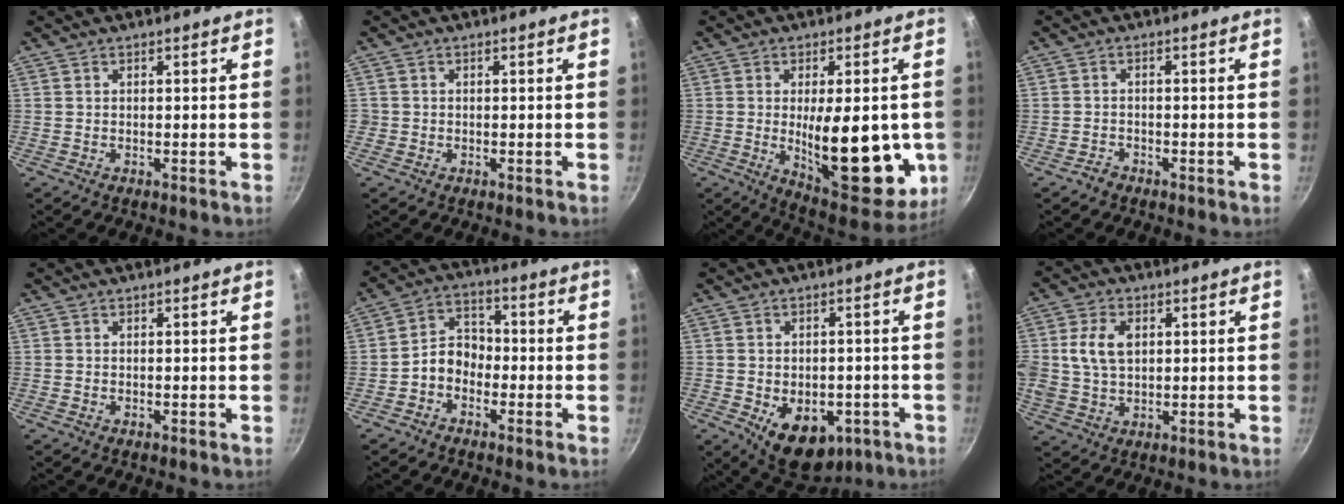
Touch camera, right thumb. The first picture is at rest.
{"total": 0.9, "force": [-0.3, 0.9, 0.1], "torque": [-0.001, 0.001, -0.007]}
{"total": 21.5, "force": [-2.4, 9.0, 19.4], "torque": [-0.231, -0.024, -0.021]}
{"total": 1.6, "force": [-1.3, 0.9, 0.2], "torque": [-0.002, 0.018, -0.024]}
{"total": 0.0}
{"total": 6.4, "force": [-2.4, 4.8, 3.4], "torque": [-0.029, 0.037, -0.057]}
{"total": 12.5, "force": [-4.4, 8.3, 8.2], "torque": [-0.082, 0.002, -0.044]}
{"total": 8.9, "force": [1.7, 6.3, 6.1], "torque": [-0.107, 0.005, 0.030]}